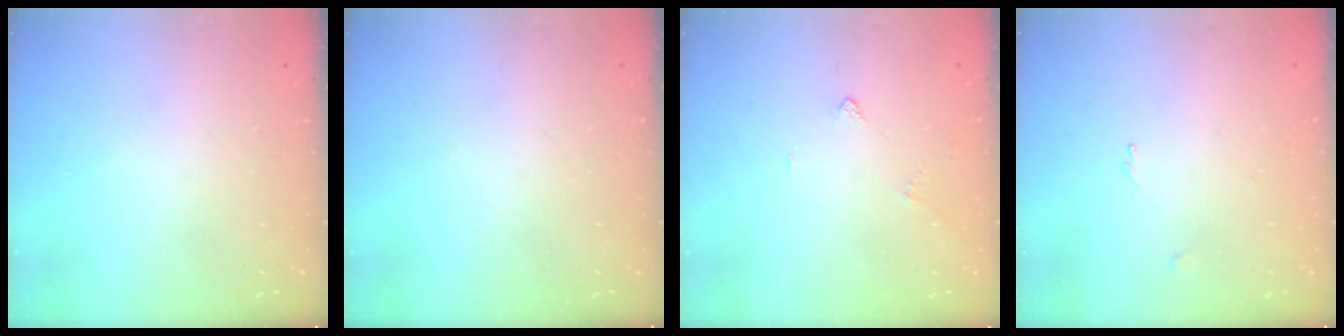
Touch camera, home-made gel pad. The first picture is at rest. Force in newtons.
{"total": 0.0}
{"total": 2.9, "press": 2.9, "slide": 0.5}
{"total": 0.0}